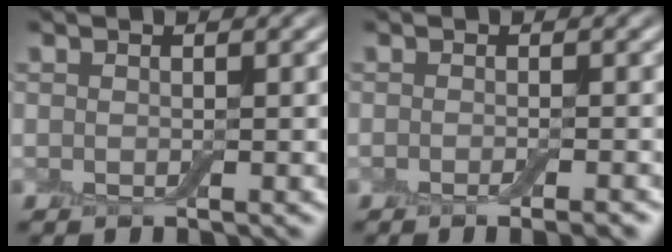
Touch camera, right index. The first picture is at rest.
{"total": 2.2, "force": [-1.2, 0.6, 1.7], "torque": [-0.016, -0.001, -0.018]}